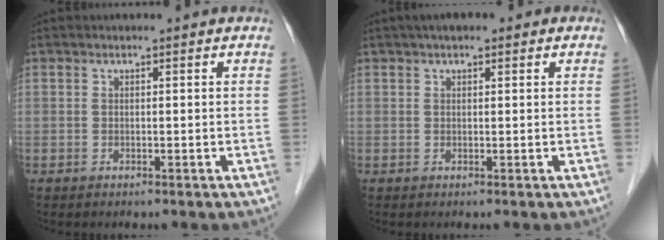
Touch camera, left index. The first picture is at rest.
{"total": 3.6, "force": [2.2, 1.5, 2.4], "torque": [-0.039, 0.023, 0.029]}